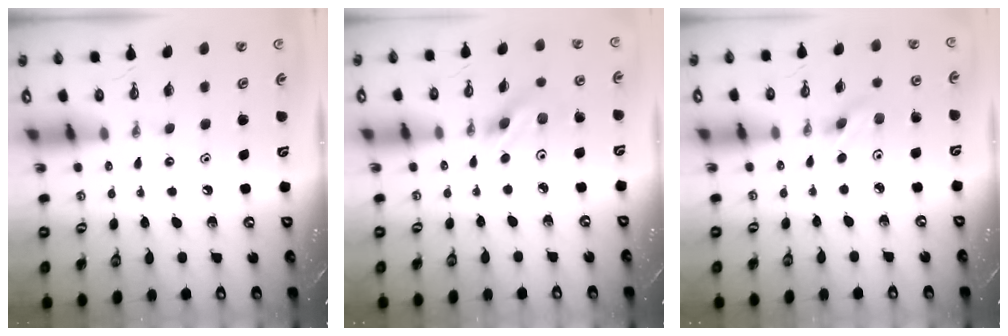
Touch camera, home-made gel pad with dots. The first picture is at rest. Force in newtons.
{"total": 3.0, "press": 3.0, "slide": 0.4}
{"total": 2.1, "press": 2.0, "slide": 0.6}